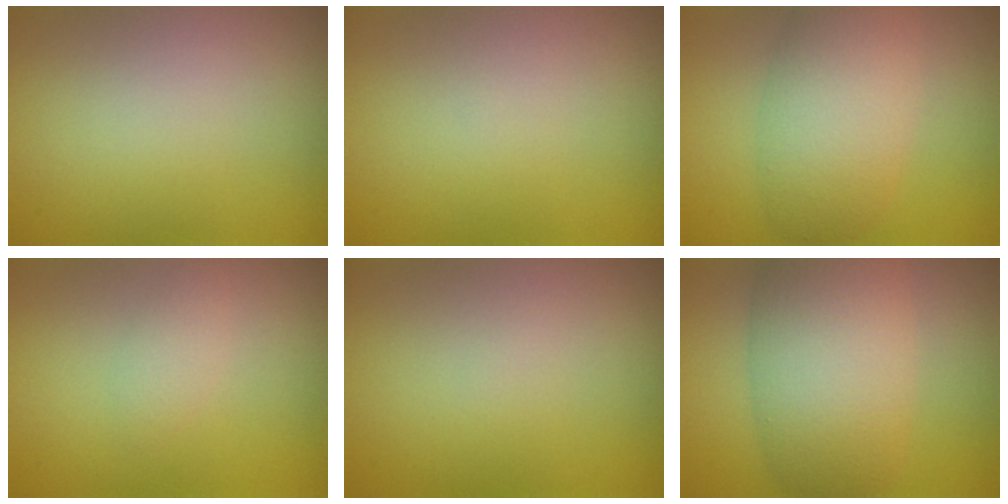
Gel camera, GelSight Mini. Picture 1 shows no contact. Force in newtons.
{"total": 0.0}
{"total": 5.8, "press": 5.8, "slide": 0.6}
{"total": 1.2, "press": 1.2, "slide": 0.1}
{"total": 0.0}
{"total": 7.9, "press": 7.9, "slide": 0.2}